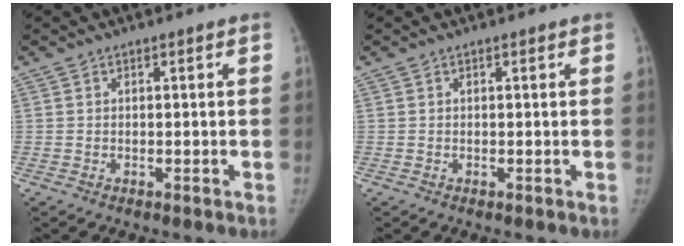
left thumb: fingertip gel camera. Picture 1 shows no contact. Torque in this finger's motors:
{"motor_torque": [-0.16, -0.13, -0.05, 0.38, -0.05]}